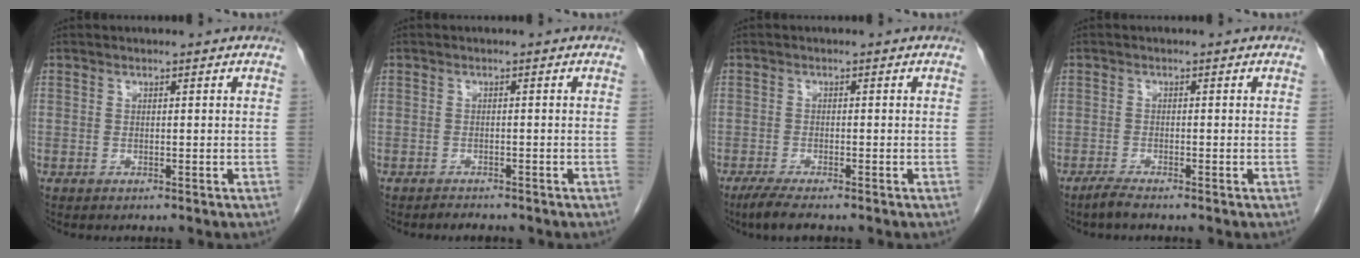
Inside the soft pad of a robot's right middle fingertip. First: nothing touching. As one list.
[{"total": 1.6, "force": [-1.5, 0.4, 0.3], "torque": [-0.008, -0.004, -0.019]}, {"total": 4.1, "force": [-3.2, 0.4, 2.6], "torque": [-0.050, -0.011, -0.054]}, {"total": 1.8, "force": [-1.6, -0.1, 0.9], "torque": [-0.028, -0.006, -0.033]}]